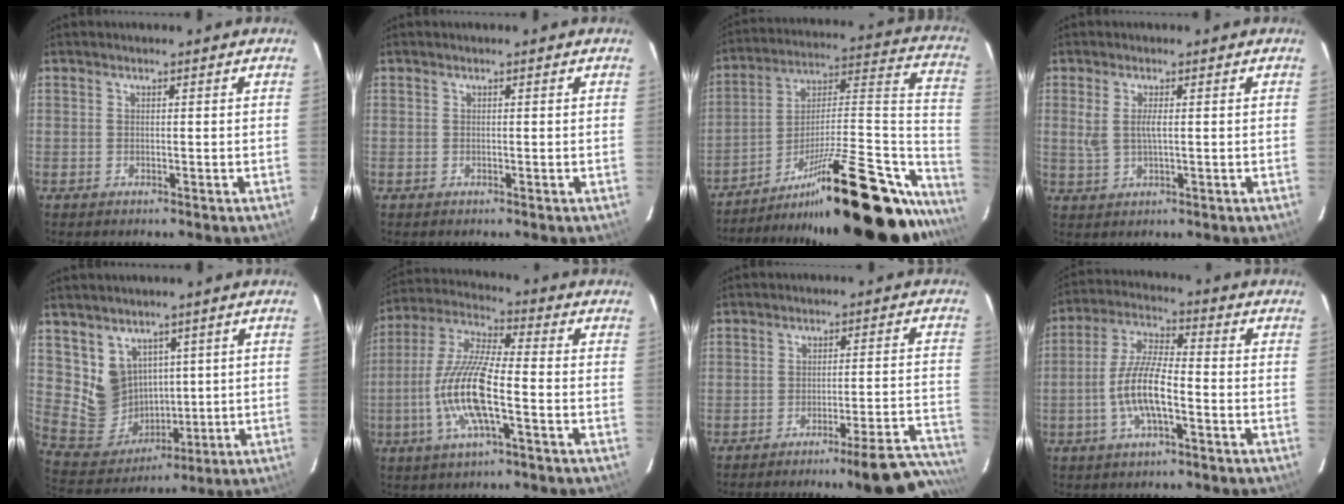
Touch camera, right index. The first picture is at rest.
{"total": 0.0}
{"total": 34.7, "force": [-25.2, 8.6, 22.2], "torque": [-0.271, 0.033, -0.373]}
{"total": 3.6, "force": [0.5, 1.0, 3.5], "torque": [-0.072, -0.003, 0.014]}
{"total": 10.0, "force": [4.4, 8.6, 2.6], "torque": [-0.061, 0.001, 0.111]}
{"total": 13.9, "force": [-3.9, 2.8, 13.0], "torque": [-0.271, -0.004, -0.080]}
{"total": 15.2, "force": [-13.7, -0.2, 6.6], "torque": [-0.052, 0.014, -0.180]}
{"total": 9.9, "force": [-3.2, 2.6, 9.0], "torque": [-0.187, 0.004, -0.063]}